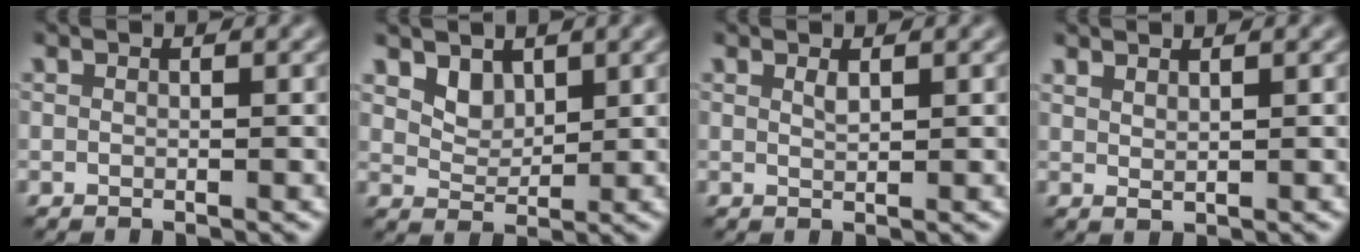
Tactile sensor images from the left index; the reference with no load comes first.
{"total": 1.6, "force": [0.9, 1.2, 0.7], "torque": [-0.019, -0.018, 0.032]}
{"total": 0.0}
{"total": 0.8, "force": [0.7, -0.2, 0.1], "torque": [-0.001, 0.002, 0.017]}